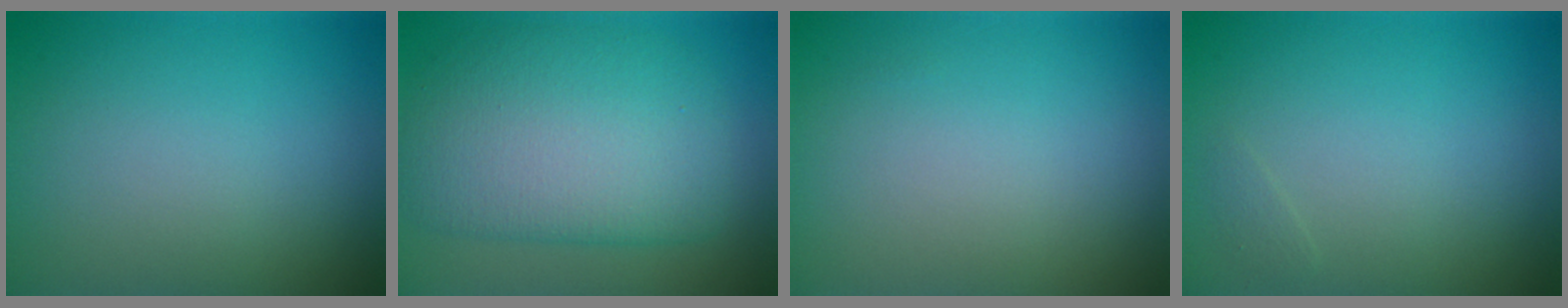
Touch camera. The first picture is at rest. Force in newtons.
{"total": 7.9, "press": 7.8, "slide": 0.3}
{"total": 0.0}
{"total": 0.5, "press": 0.5, "slide": 0.1}